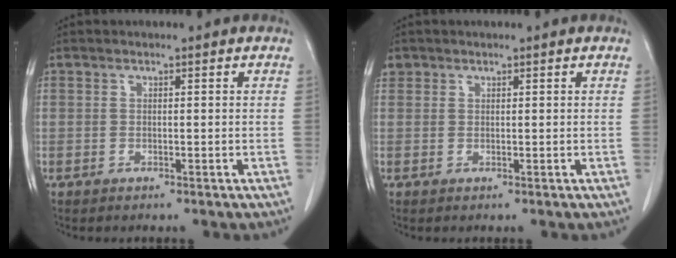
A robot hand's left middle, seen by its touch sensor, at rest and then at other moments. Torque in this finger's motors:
{"motor_torque": [0.12, -0.21, 0.10, 0.01]}